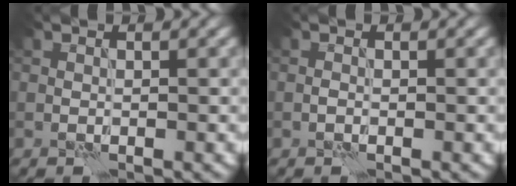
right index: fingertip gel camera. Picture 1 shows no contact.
{"total": 0.7, "force": [-0.4, 0.3, 0.4], "torque": [-0.010, 0.003, -0.010]}